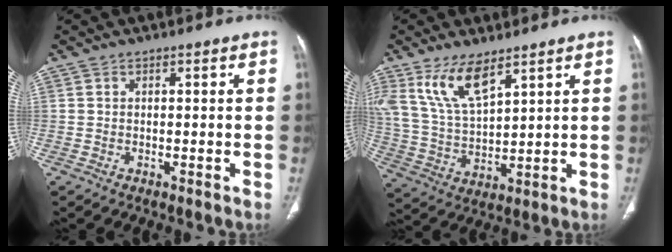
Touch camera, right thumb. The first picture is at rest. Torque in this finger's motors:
{"motor_torque": [0.13, 0.39, 1.14, 0.78, 0.13]}